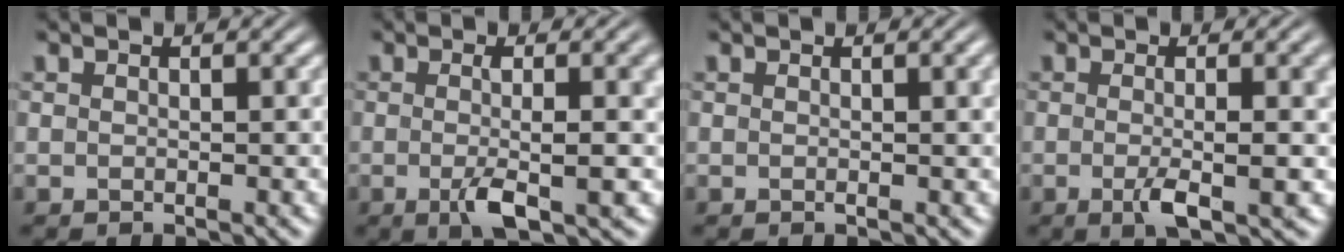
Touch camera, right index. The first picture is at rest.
{"total": 4.2, "force": [-1.3, 0.7, 3.9], "torque": [-0.064, -0.011, -0.017]}
{"total": 0.6, "force": [0.2, 0.0, 0.5], "torque": [-0.005, 0.003, 0.002]}
{"total": 3.4, "force": [-1.0, 0.5, 3.2], "torque": [-0.054, -0.010, -0.014]}